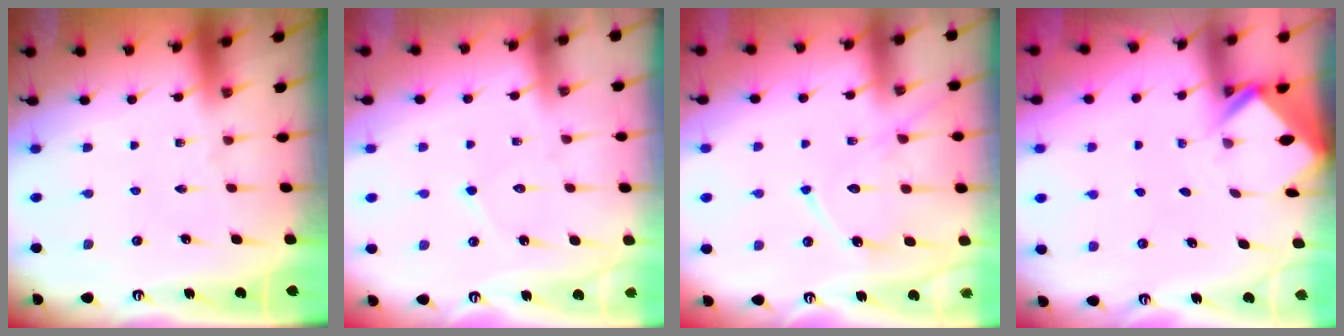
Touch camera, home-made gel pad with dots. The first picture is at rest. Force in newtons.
{"total": 5.4, "press": 5.4, "slide": 0.5}
{"total": 12.3, "press": 12.2, "slide": 1.1}
{"total": 2.5, "press": 2.5, "slide": 0.1}